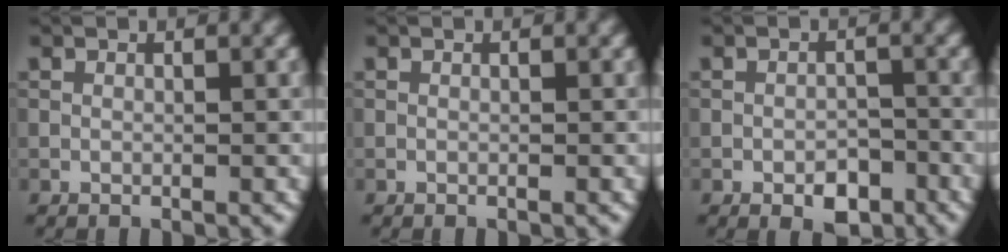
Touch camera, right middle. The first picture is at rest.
{"total": 0.0}
{"total": 2.8, "force": [-1.6, 1.5, 1.8], "torque": [-0.026, 0.000, -0.023]}